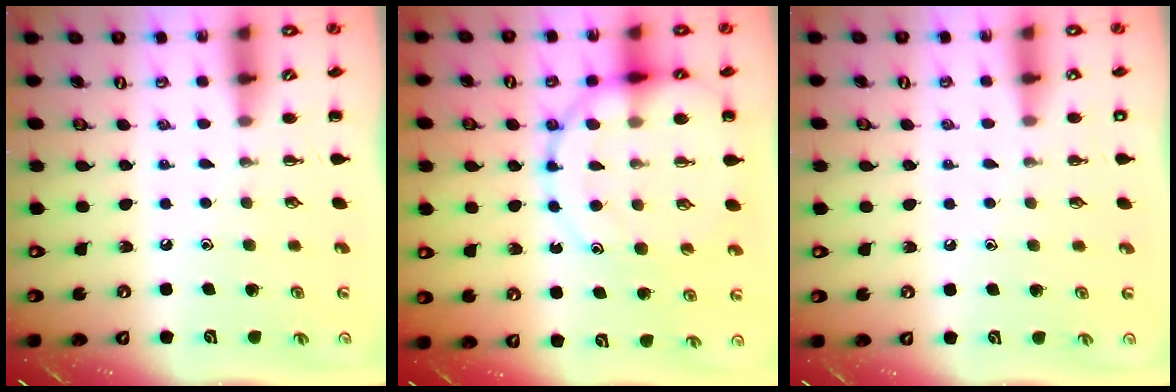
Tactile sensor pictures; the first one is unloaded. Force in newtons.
{"total": 15.9, "press": 15.8, "slide": 2.4}
{"total": 2.3, "press": 2.2, "slide": 0.7}